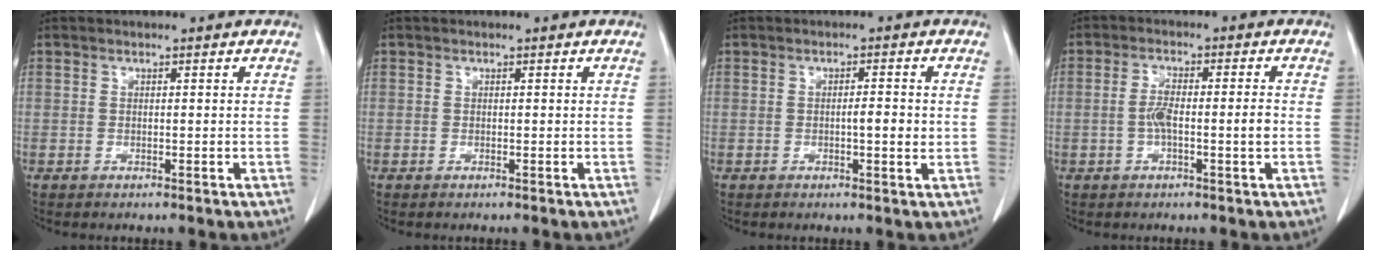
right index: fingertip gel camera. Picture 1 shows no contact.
{"total": 0.0}
{"total": 2.6, "force": [-0.2, 0.5, 2.6], "torque": [-0.043, 0.000, -0.003]}
{"total": 5.1, "force": [-0.9, 0.7, 4.9], "torque": [-0.096, 0.008, -0.015]}